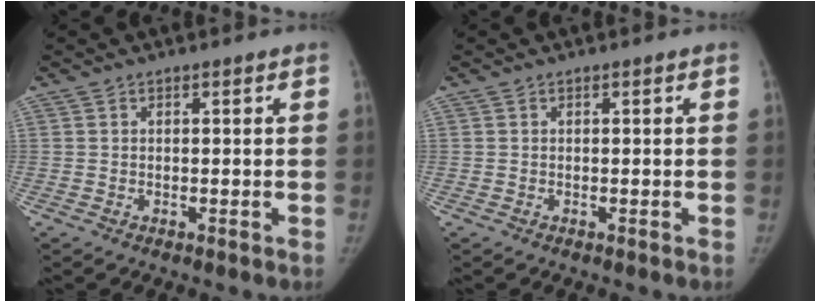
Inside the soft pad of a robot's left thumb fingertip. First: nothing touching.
{"total": 0.0}